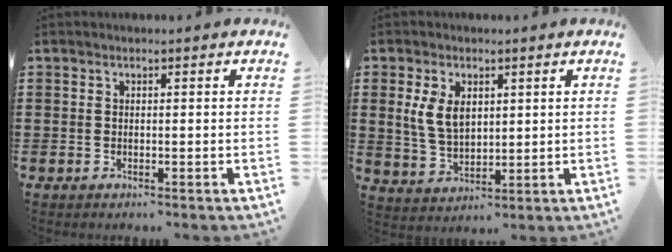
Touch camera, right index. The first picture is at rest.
{"total": 6.2, "force": [1.7, 3.8, 4.5], "torque": [-0.114, 0.007, 0.025]}